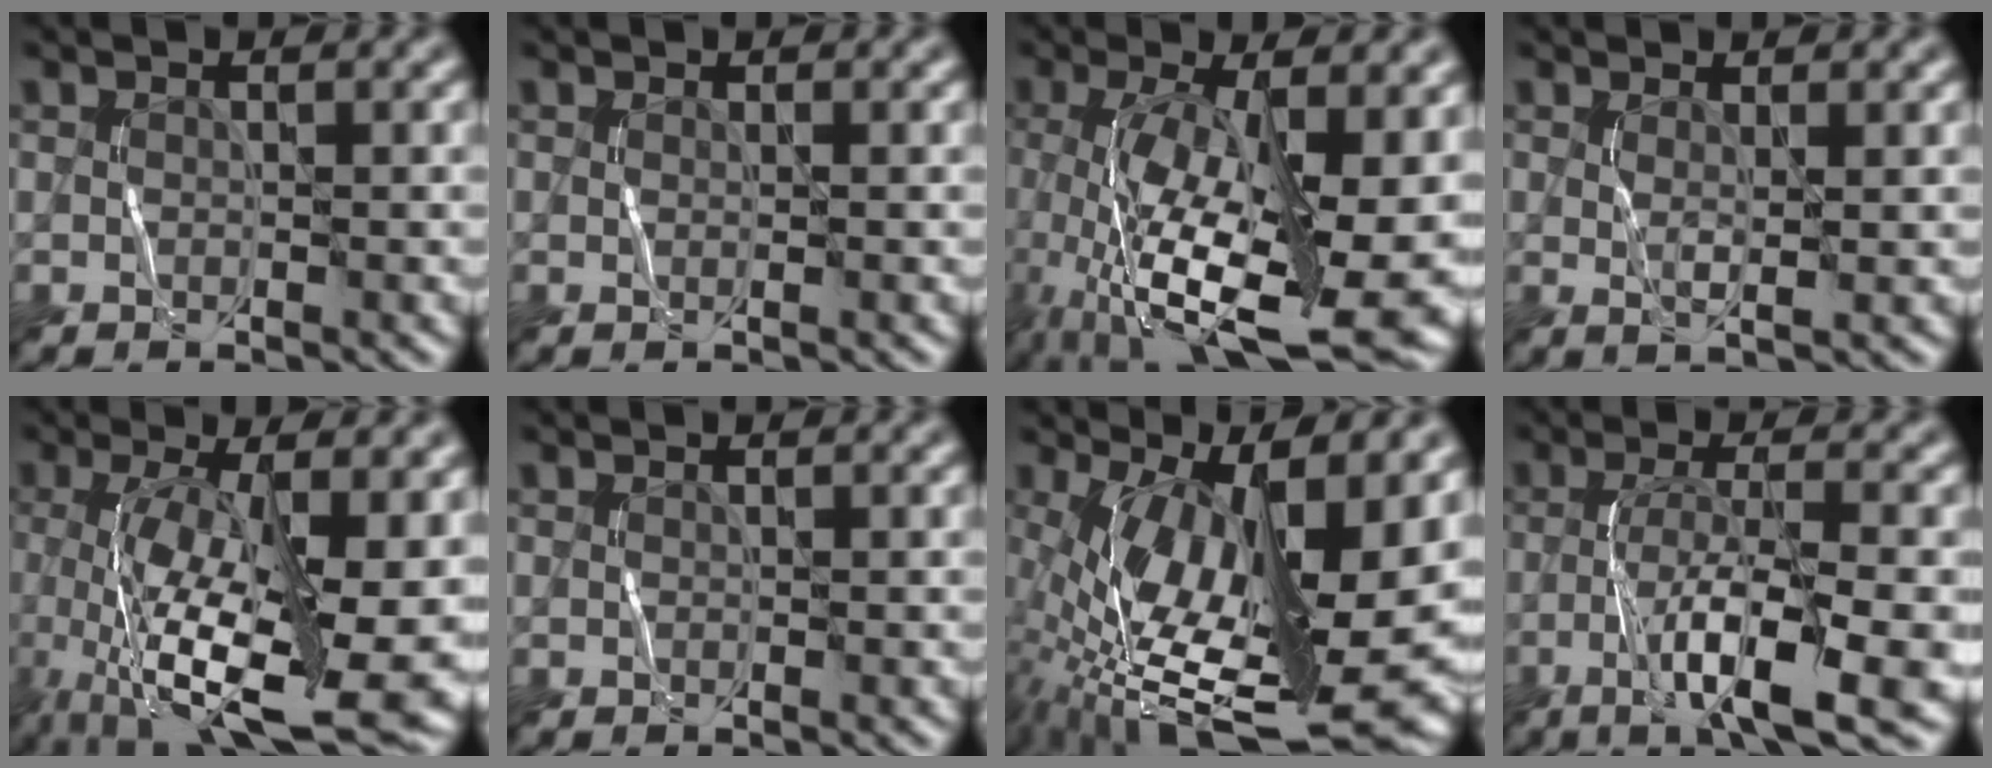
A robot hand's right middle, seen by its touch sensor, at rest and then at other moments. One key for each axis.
{"total": 0.0}
{"total": 14.3, "fx": -2.5, "fy": 5.3, "fz": 13.1, "tx": -0.231, "ty": -0.026, "tz": -0.030}
{"total": 1.5, "fx": 0.6, "fy": 0.4, "fz": 1.3, "tx": -0.024, "ty": -0.004, "tz": 0.011}
{"total": 13.0, "fx": -2.2, "fy": 4.3, "fz": 12.1, "tx": -0.207, "ty": -0.024, "tz": -0.028}
{"total": 0.0}
{"total": 16.7, "fx": 0.5, "fy": 6.7, "fz": 15.3, "tx": -0.257, "ty": -0.017, "tz": 0.031}
{"total": 8.0, "fx": -3.0, "fy": 1.4, "fz": 7.3, "tx": -0.122, "ty": 0.002, "tz": -0.058}